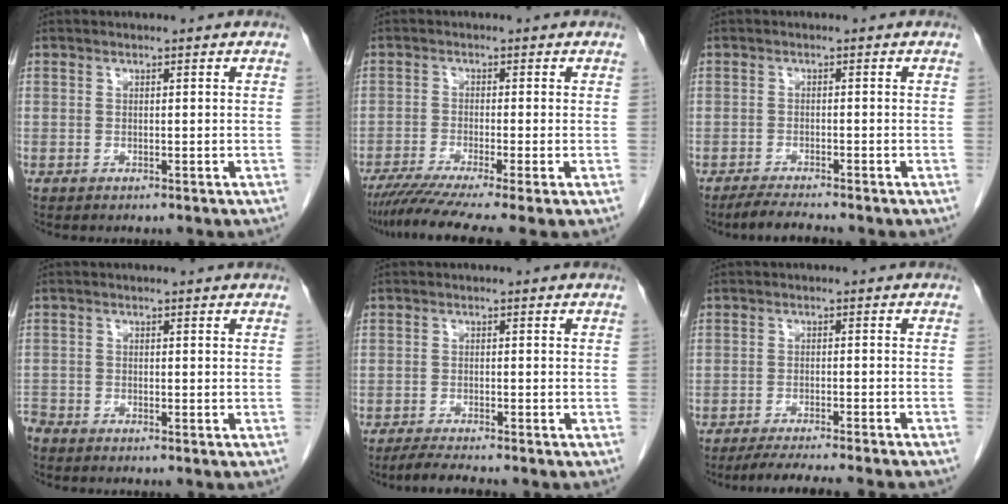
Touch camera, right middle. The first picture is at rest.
{"total": 9.1, "force": [-6.9, -0.8, 5.9], "torque": [-0.096, -0.026, -0.109]}
{"total": 3.6, "force": [-3.2, -0.3, 1.5], "torque": [-0.036, -0.018, -0.057]}
{"total": 1.9, "force": [-1.9, 0.2, 0.3], "torque": [0.000, -0.006, -0.036]}
{"total": 3.7, "force": [-3.3, -0.2, 1.7], "torque": [-0.038, -0.016, -0.055]}
{"total": 11.3, "force": [-10.0, -0.1, 5.1], "torque": [-0.060, -0.020, -0.138]}